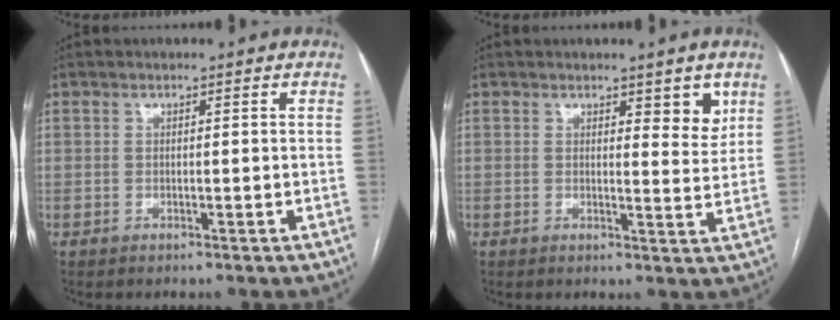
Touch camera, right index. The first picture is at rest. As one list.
[{"total": 3.9, "force": [2.3, 1.2, 2.9], "torque": [-0.030, -0.014, 0.027]}]